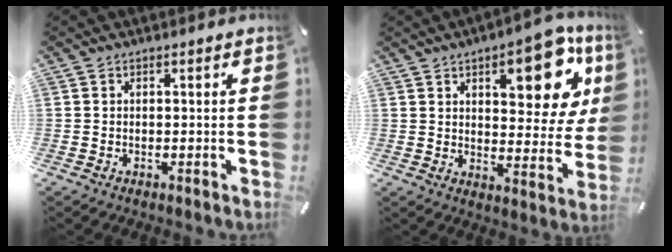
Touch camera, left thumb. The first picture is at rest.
{"total": 17.5, "force": [8.6, 8.1, 12.9], "torque": [-0.148, -0.045, 0.133]}